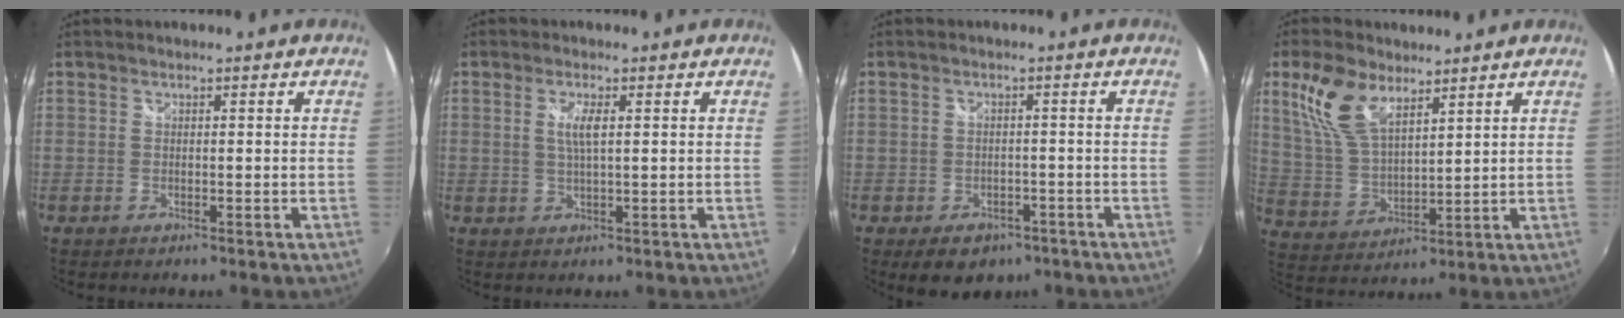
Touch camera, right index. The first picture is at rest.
{"total": 3.2, "force": [0.7, 0.5, 3.1], "torque": [-0.059, -0.003, 0.013]}
{"total": 6.7, "force": [-4.2, 4.4, 2.7], "torque": [-0.054, 0.000, -0.049]}
{"total": 11.6, "force": [6.8, 5.7, 7.5], "torque": [-0.157, 0.014, 0.145]}